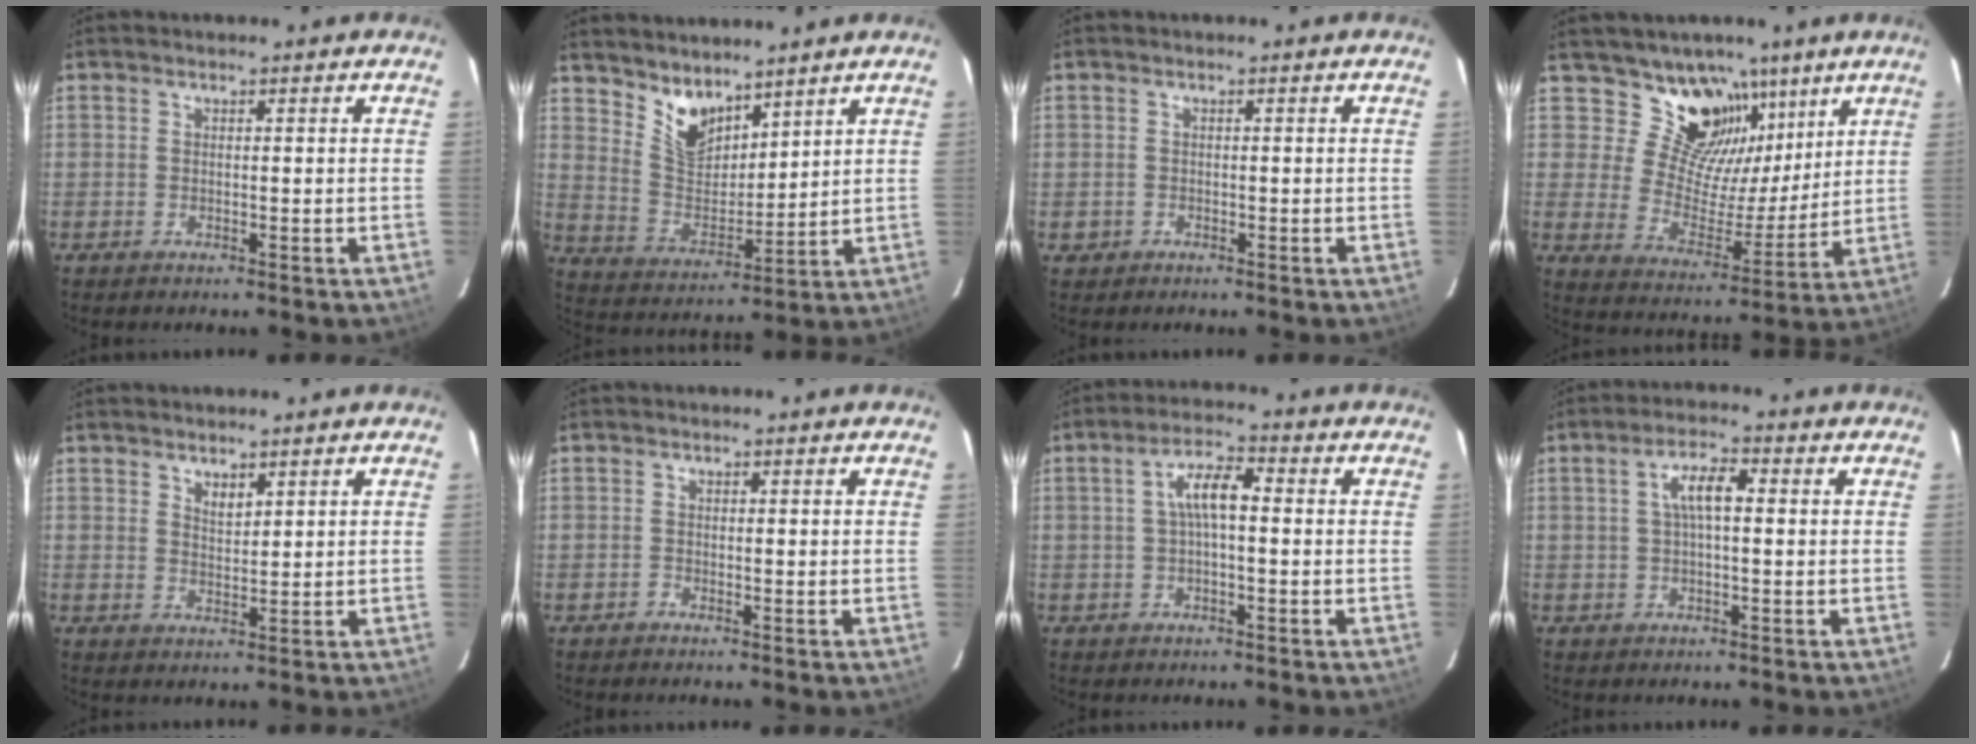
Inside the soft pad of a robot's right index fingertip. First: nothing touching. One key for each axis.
{"total": 8.7, "fx": 6.9, "fy": 4.2, "fz": 3.4, "tx": -0.061, "ty": 0.001, "tz": 0.140}
{"total": 1.6, "fx": -0.5, "fy": 1.5, "fz": 0.1, "tx": -0.006, "ty": 0.003, "tz": -0.004}
{"total": 14.2, "fx": 9.5, "fy": 9.2, "fz": 5.2, "tx": -0.087, "ty": -0.015, "tz": 0.171}
{"total": 2.4, "fx": 1.8, "fy": 1.1, "fz": 1.3, "tx": -0.019, "ty": -0.001, "tz": 0.032}
{"total": 0.7, "fx": -0.4, "fy": 0.5, "fz": -0.2, "tx": 0.002, "ty": 0.004, "tz": -0.010}
{"total": 5.6, "fx": 0.2, "fy": 1.8, "fz": 5.2, "tx": -0.101, "ty": 0.017, "tz": 0.004}
{"total": 5.1, "fx": 0.8, "fy": 1.7, "fz": 4.7, "tx": -0.091, "ty": 0.014, "tz": 0.015}